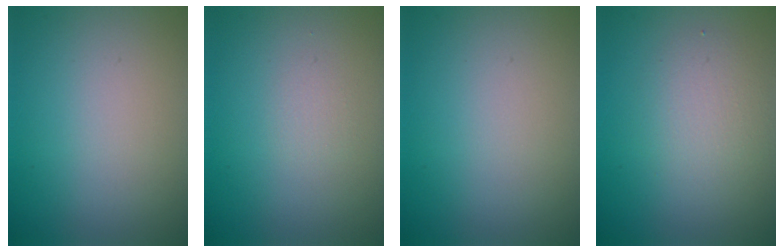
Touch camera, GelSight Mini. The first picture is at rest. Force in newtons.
{"total": 0.6, "press": 0.6, "slide": 0.1}
{"total": 0.0}
{"total": 2.4, "press": 2.4, "slide": 0.2}